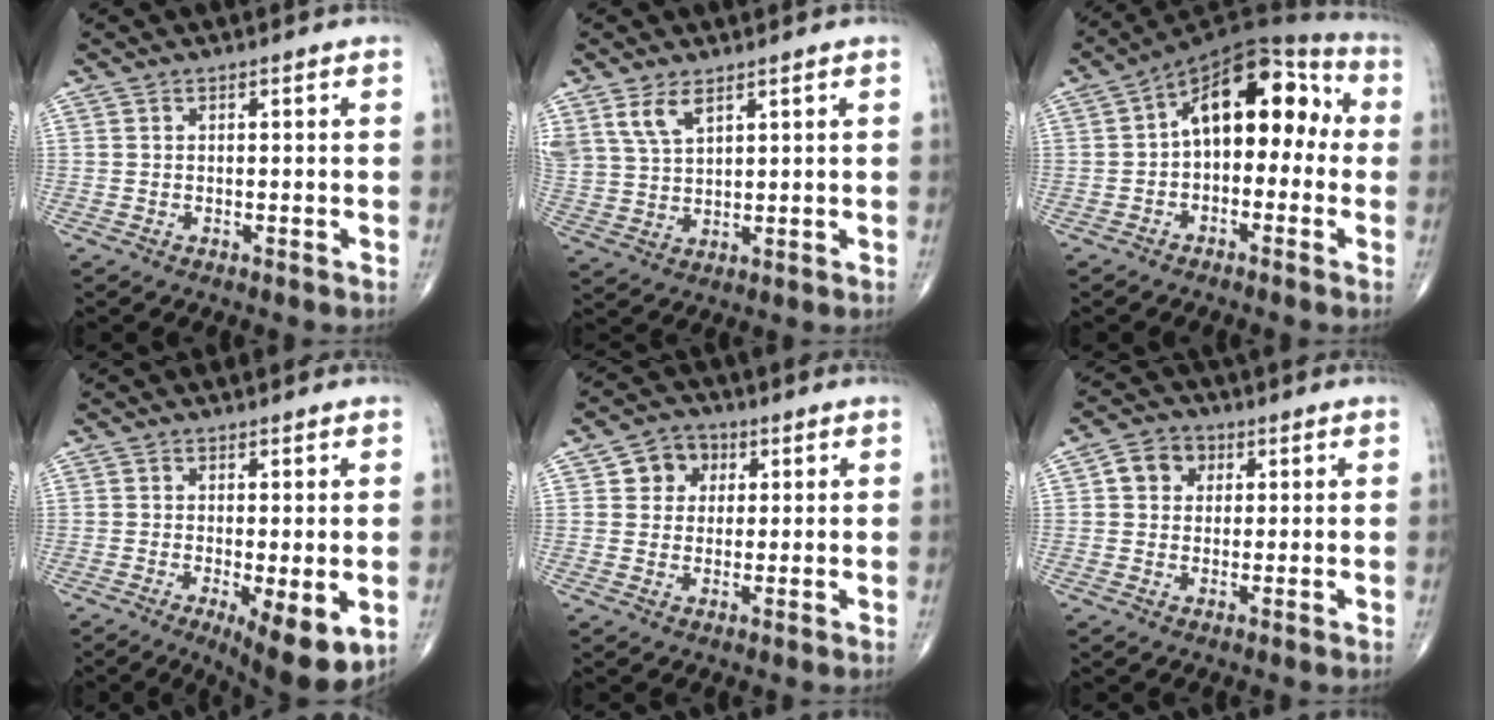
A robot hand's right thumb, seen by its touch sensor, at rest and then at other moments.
{"total": 5.9, "force": [3.7, 2.8, 3.7], "torque": [-0.070, -0.014, 0.083]}
{"total": 15.2, "force": [1.0, 8.9, 12.4], "torque": [-0.147, 0.053, -0.002]}
{"total": 9.3, "force": [-2.5, 3.0, 8.4], "torque": [-0.122, -0.023, -0.033]}
{"total": 5.7, "force": [1.8, 5.0, 2.1], "torque": [0.001, 0.002, 0.023]}
{"total": 5.3, "force": [1.4, 4.5, 2.3], "torque": [-0.013, 0.005, 0.017]}